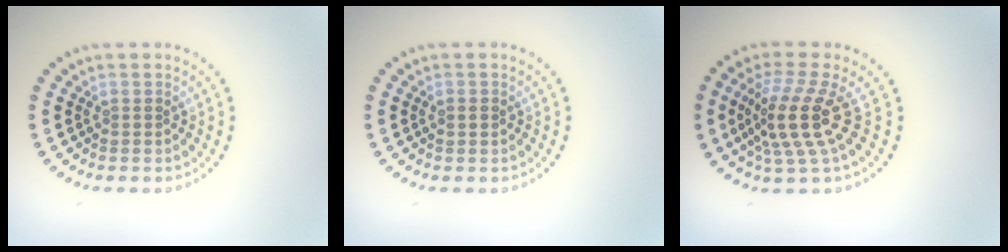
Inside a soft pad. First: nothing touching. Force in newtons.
{"total": 1.0, "press": 1.0, "slide": 0.0}
{"total": 4.5, "press": 3.4, "slide": 2.9}